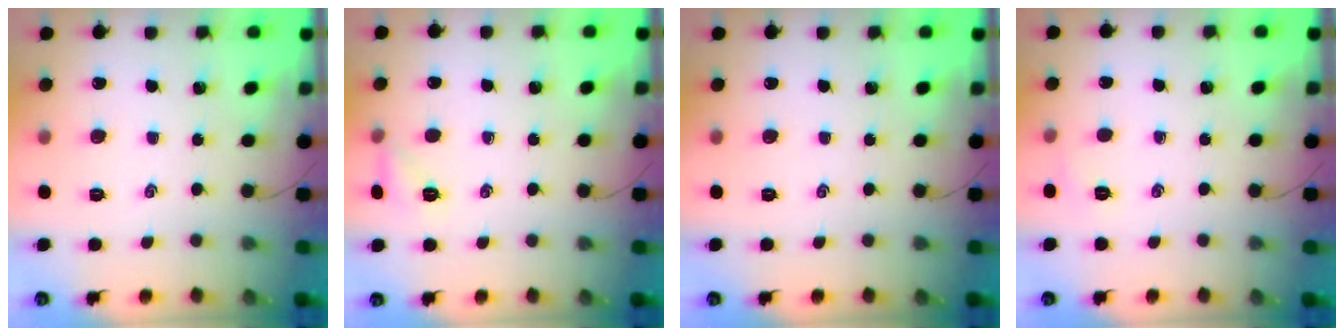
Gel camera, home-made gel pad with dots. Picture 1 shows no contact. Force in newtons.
{"total": 6.6, "press": 6.4, "slide": 1.5}
{"total": 0.0}
{"total": 3.5, "press": 3.4, "slide": 0.9}